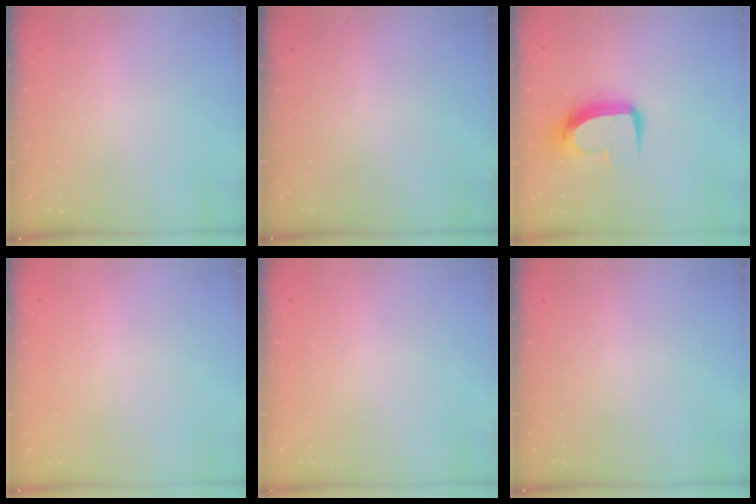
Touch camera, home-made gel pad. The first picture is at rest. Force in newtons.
{"total": 0.0}
{"total": 10.9, "press": 10.9, "slide": 1.2}
{"total": 0.0}
{"total": 0.0}
{"total": 0.0}